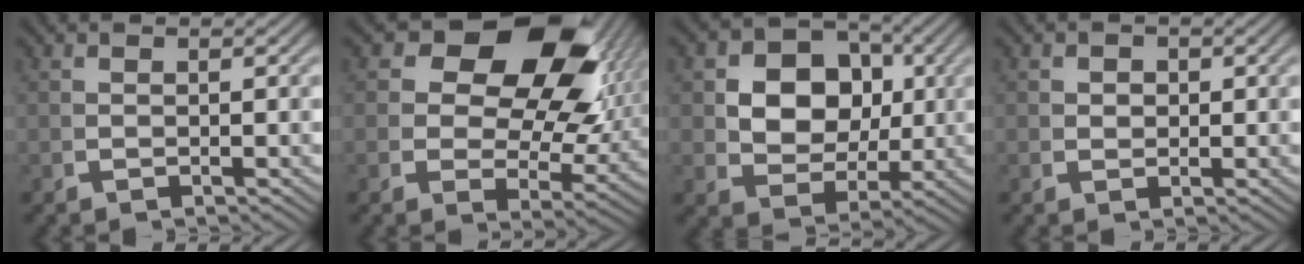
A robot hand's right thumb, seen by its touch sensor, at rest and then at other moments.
{"total": 17.7, "force": [4.4, 11.4, 12.8], "torque": [-0.182, 0.001, 0.061]}
{"total": 9.8, "force": [1.0, 7.6, 6.2], "torque": [-0.134, -0.038, 0.033]}
{"total": 1.5, "force": [0.5, 1.3, 0.6], "torque": [-0.016, -0.010, 0.016]}